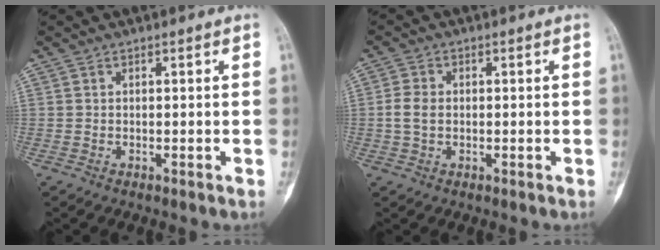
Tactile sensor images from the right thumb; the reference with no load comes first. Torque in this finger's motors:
{"motor_torque": [0.41, 0.46, 0.20, -0.20, 0.13]}